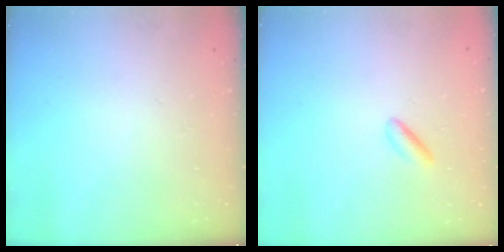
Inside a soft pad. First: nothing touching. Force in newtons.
{"total": 2.5, "press": 2.3, "slide": 0.9}